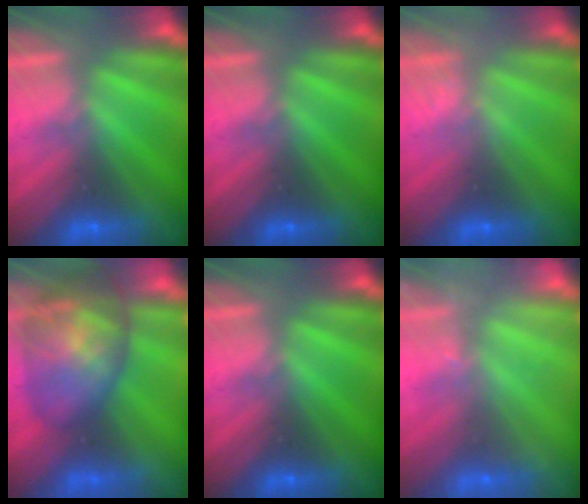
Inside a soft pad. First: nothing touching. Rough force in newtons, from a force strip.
{"total": 0.0}
{"total": 1.6}
{"total": 7.4}
{"total": 0.0}
{"total": 2.2}